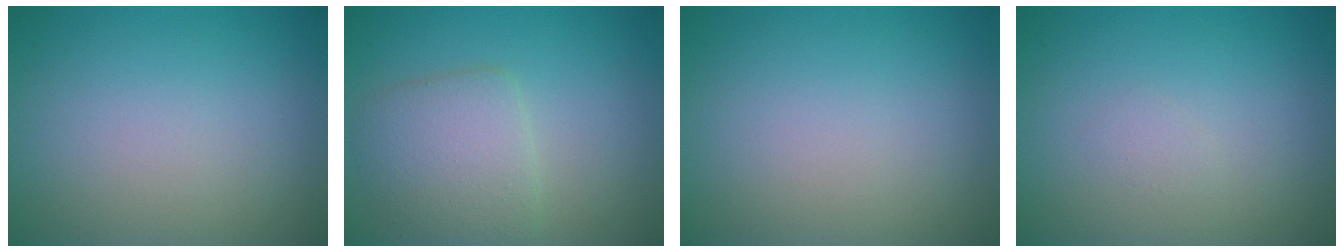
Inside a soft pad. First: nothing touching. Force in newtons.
{"total": 4.1, "press": 4.1, "slide": 0.1}
{"total": 0.0}
{"total": 0.6, "press": 0.6, "slide": 0.0}